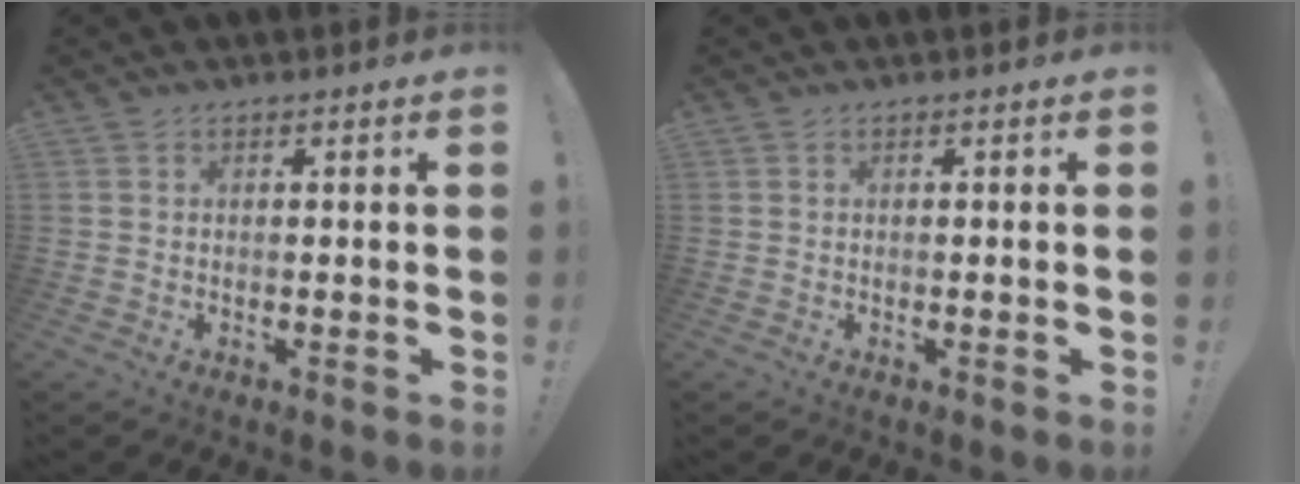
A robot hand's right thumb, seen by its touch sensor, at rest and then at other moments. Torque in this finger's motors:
{"motor_torque": [-0.13, -0.06, 0.10, -0.02, 0.00]}